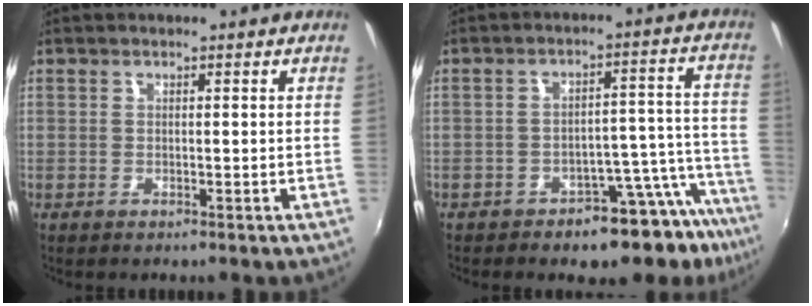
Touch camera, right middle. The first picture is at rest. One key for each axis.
{"total": 10.8, "fx": -9.4, "fy": 3.4, "fz": 4.0, "tx": -0.025, "ty": 0.029, "tz": -0.128}